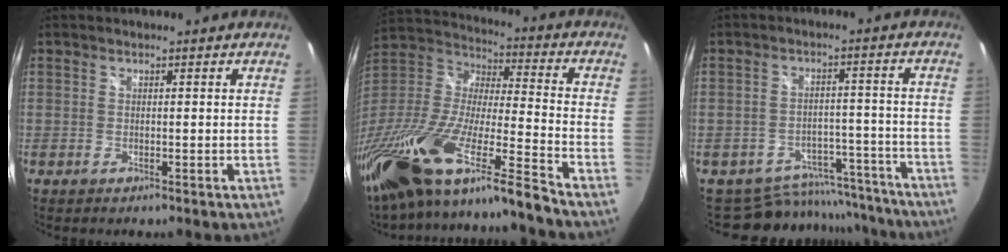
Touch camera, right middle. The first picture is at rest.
{"total": 28.6, "force": [-20.6, 2.2, 19.8], "torque": [-0.350, -0.068, -0.371]}
{"total": 14.4, "force": [-12.7, 6.2, 2.6], "torque": [-0.057, 0.033, -0.156]}